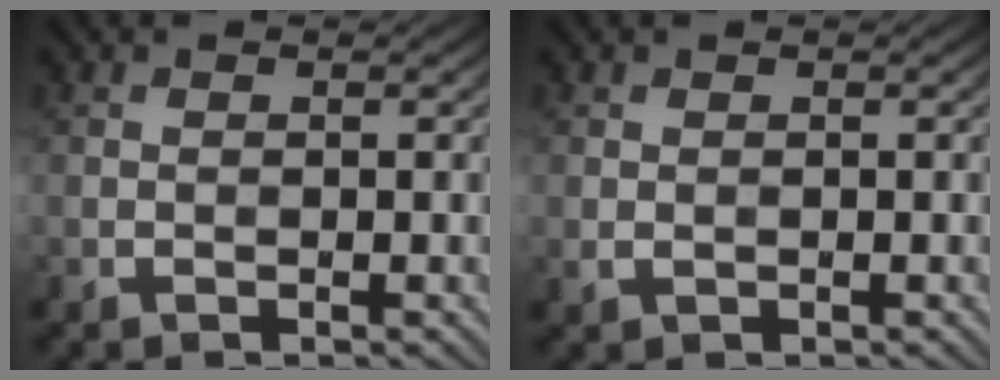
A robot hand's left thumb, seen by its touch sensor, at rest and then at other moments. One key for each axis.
{"total": 0.9, "fx": 0.0, "fy": 0.6, "fz": 0.6, "tx": -0.014, "ty": -0.004, "tz": 0.002}